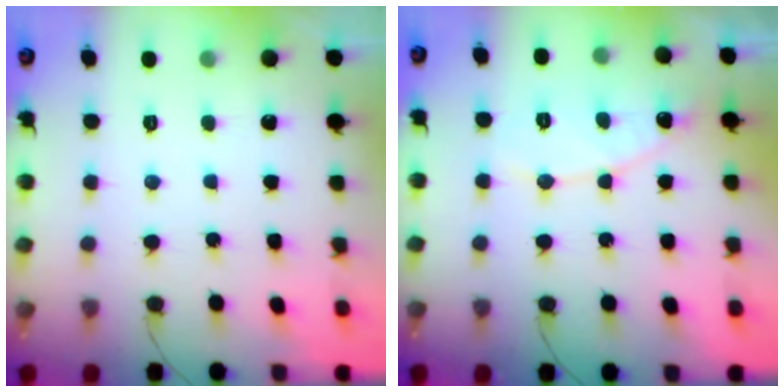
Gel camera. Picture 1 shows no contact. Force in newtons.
{"total": 7.6, "press": 7.6, "slide": 0.6}